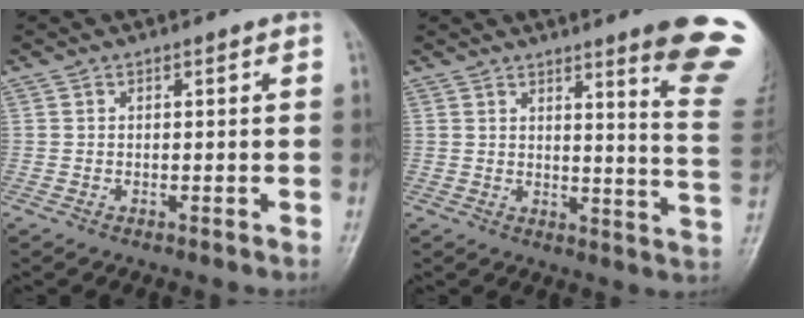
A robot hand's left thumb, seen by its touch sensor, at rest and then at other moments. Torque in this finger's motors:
{"motor_torque": [3.20, 1.40, 1.51, -1.25, 0.38]}